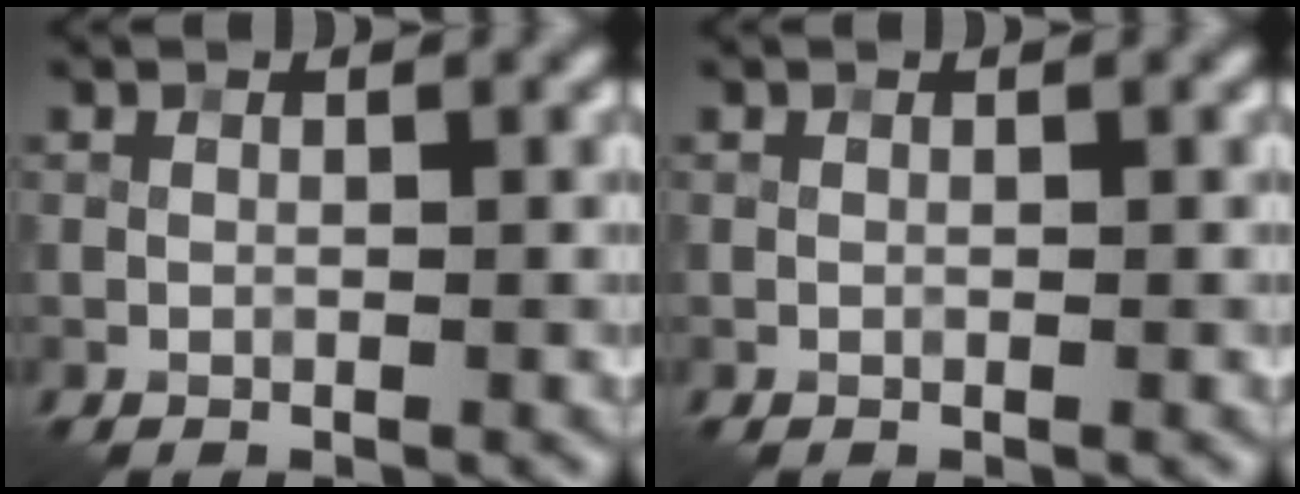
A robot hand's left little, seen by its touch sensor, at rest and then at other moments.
{"total": 0.0}